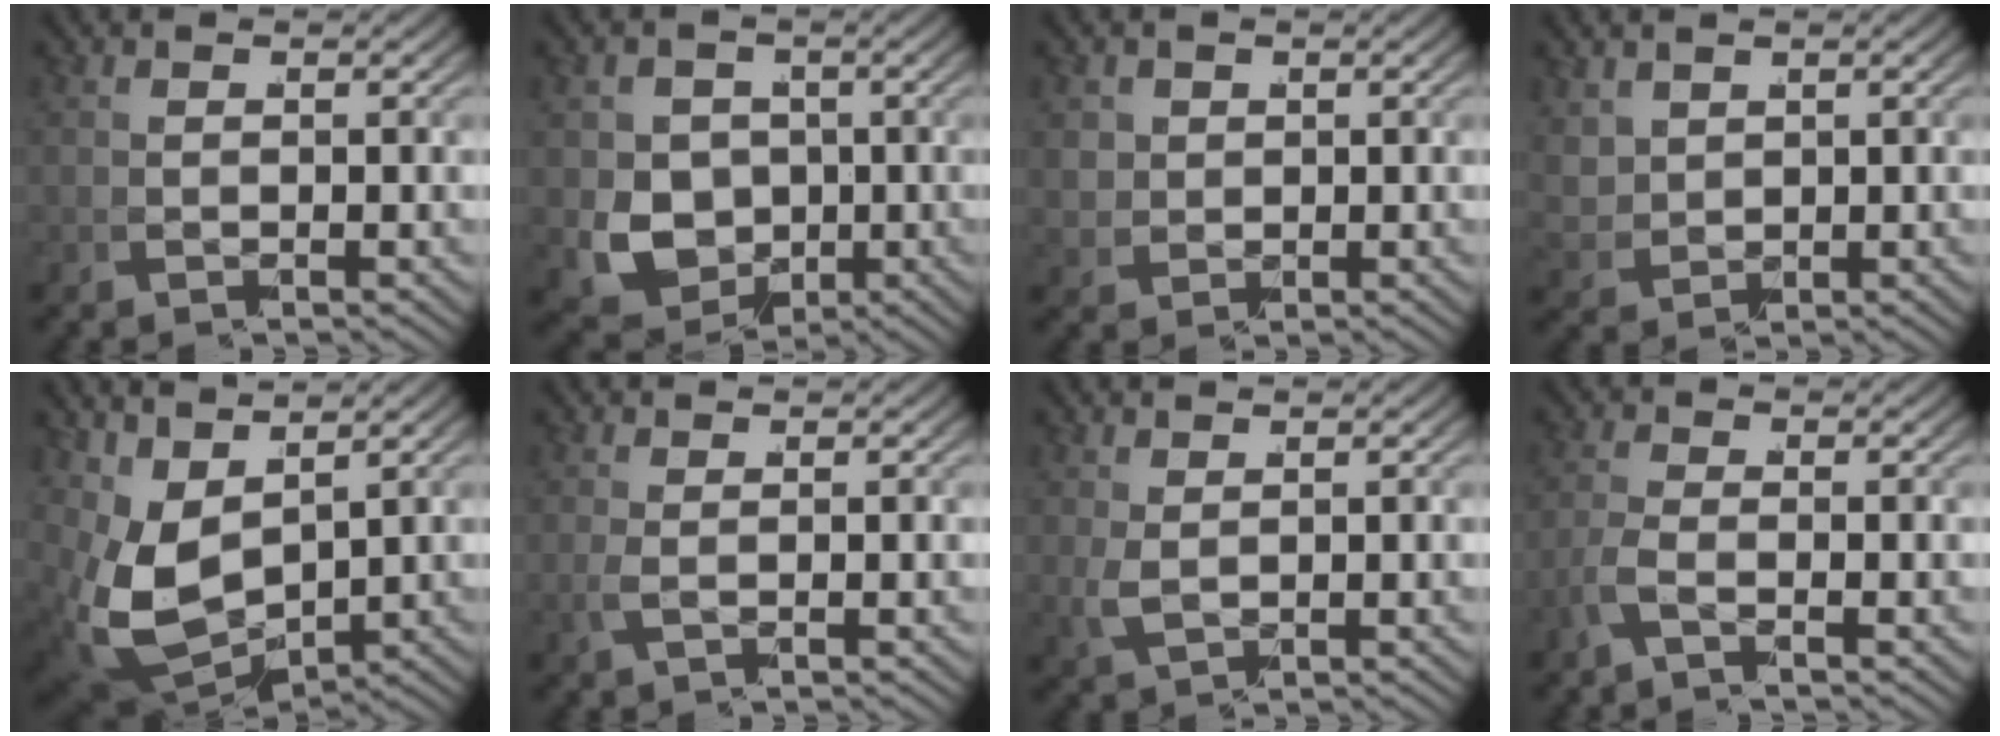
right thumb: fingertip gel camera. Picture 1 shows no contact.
{"total": 9.2, "force": [-1.2, 7.8, 4.7], "torque": [-0.109, -0.052, 0.001]}
{"total": 3.0, "force": [0.9, 2.6, 1.2], "torque": [-0.040, -0.017, 0.033]}
{"total": 2.4, "force": [1.6, 1.5, 1.0], "torque": [-0.032, -0.012, 0.051]}
{"total": 9.6, "force": [0.0, 6.9, 6.7], "torque": [-0.187, -0.064, 0.037]}
{"total": 0.9, "force": [0.2, 0.2, 0.9], "torque": [-0.034, -0.005, 0.011]}
{"total": 1.6, "force": [0.9, 0.6, 1.2], "torque": [-0.037, -0.007, 0.033]}
{"total": 1.8, "force": [-0.7, 0.2, 1.6], "torque": [-0.048, -0.008, -0.011]}